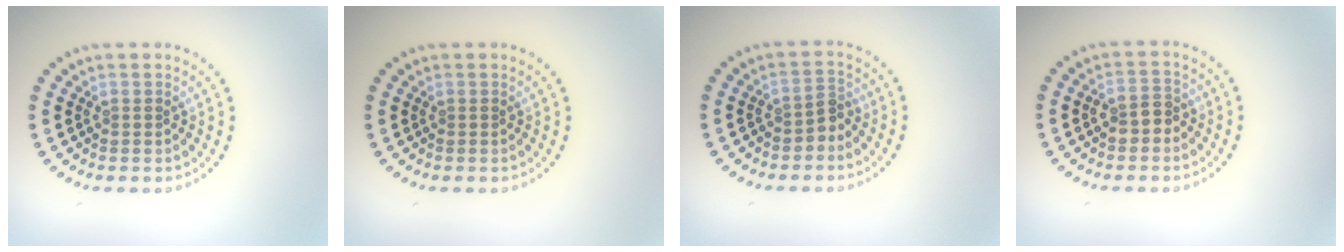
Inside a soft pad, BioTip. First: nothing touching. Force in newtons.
{"total": 0.0}
{"total": 1.5, "press": 1.2, "slide": 0.9}
{"total": 2.1, "press": 2.0, "slide": 0.6}